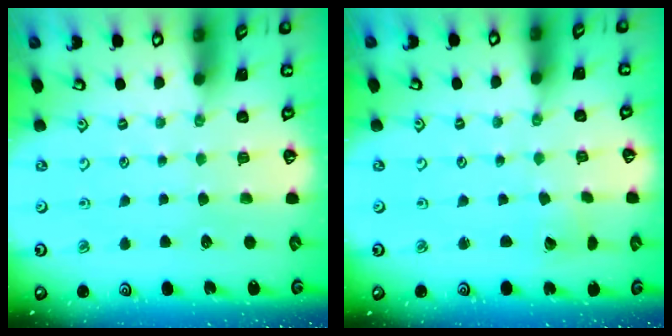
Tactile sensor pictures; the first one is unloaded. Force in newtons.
{"total": 1.4, "press": 1.4, "slide": 0.2}